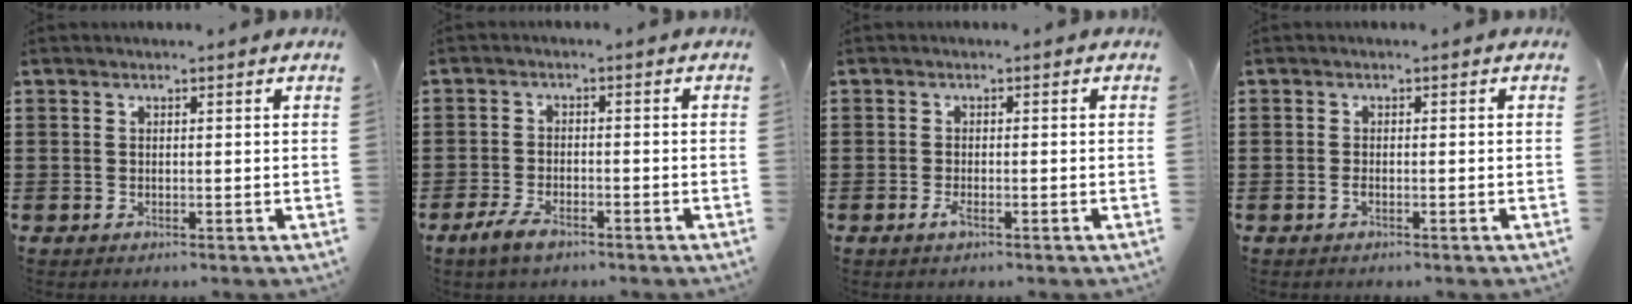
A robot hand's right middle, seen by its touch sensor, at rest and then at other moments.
{"total": 3.5, "force": [-2.5, 1.3, 2.1], "torque": [-0.050, -0.001, -0.049]}
{"total": 1.6, "force": [-0.8, 0.4, 1.4], "torque": [-0.039, -0.007, -0.018]}
{"total": 0.9, "force": [-0.6, 0.1, 0.6], "torque": [-0.016, -0.007, -0.009]}